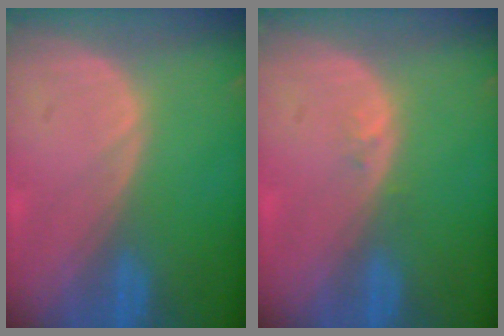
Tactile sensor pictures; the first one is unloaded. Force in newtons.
{"total": 0.8, "press": 0.6, "slide": 0.5}